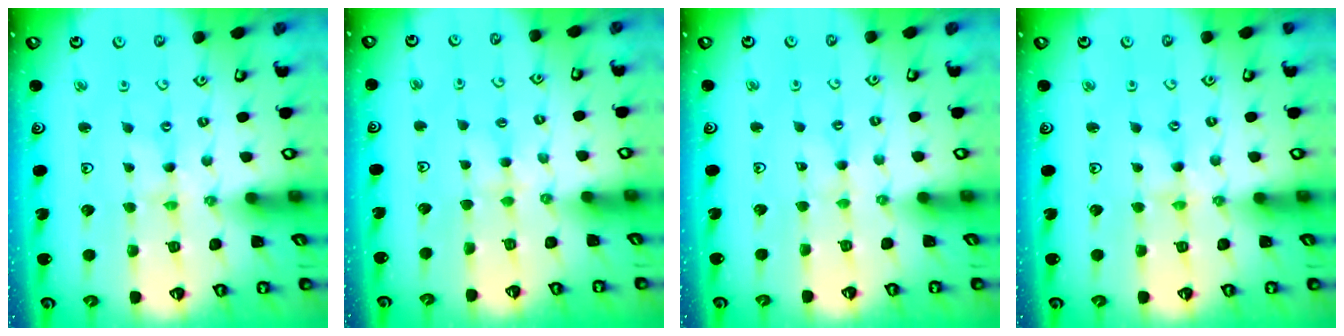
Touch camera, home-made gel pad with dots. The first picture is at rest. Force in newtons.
{"total": 2.9, "press": 2.8, "slide": 0.3}
{"total": 0.0}
{"total": 1.6, "press": 1.6, "slide": 0.2}